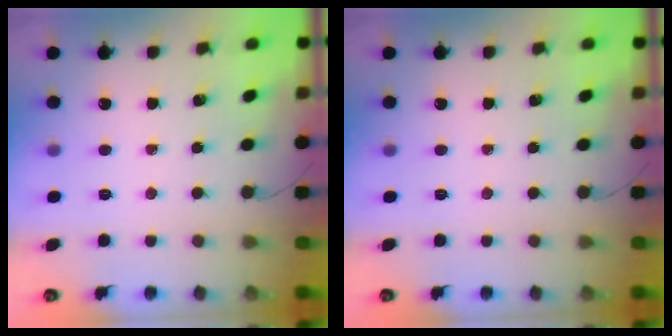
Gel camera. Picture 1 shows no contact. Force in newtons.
{"total": 0.0}